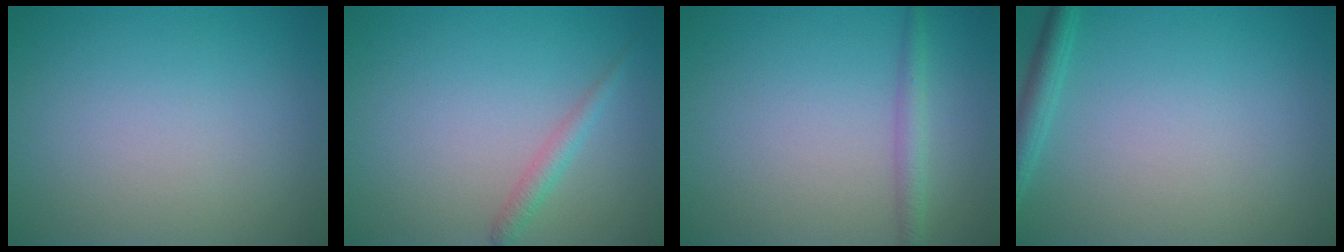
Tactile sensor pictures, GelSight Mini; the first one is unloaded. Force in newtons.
{"total": 1.4, "press": 1.4, "slide": 0.0}
{"total": 1.8, "press": 1.8, "slide": 0.1}
{"total": 1.9, "press": 1.9, "slide": 0.1}